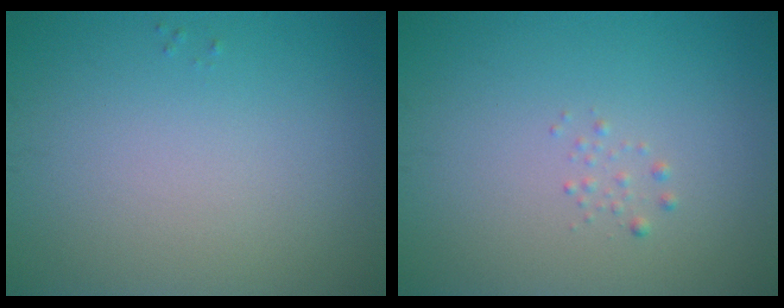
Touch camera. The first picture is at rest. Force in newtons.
{"total": 0.6, "press": 0.6, "slide": 0.0}